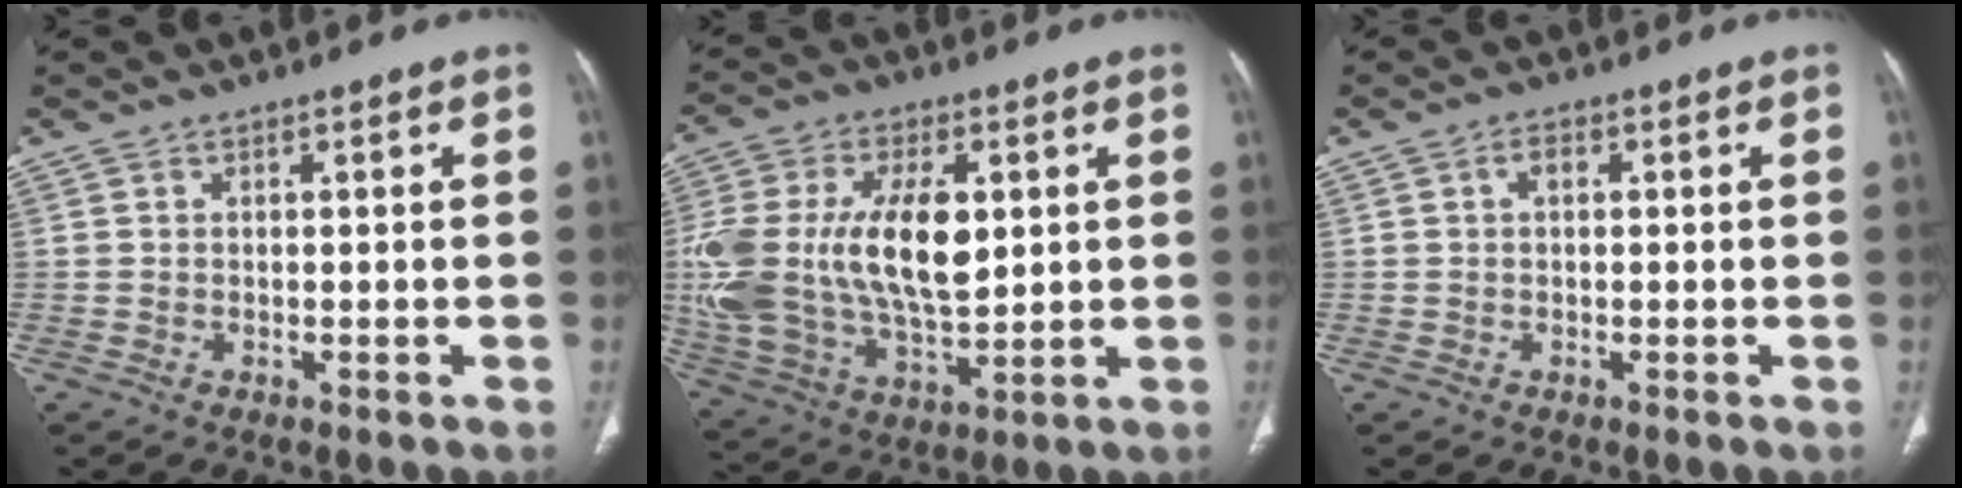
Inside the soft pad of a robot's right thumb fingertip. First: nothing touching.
{"total": 22.9, "force": [2.7, 12.3, 19.1], "torque": [-0.388, -0.013, 0.053]}
{"total": 1.8, "force": [0.4, 1.1, 1.4], "torque": [-0.019, 0.004, 0.004]}